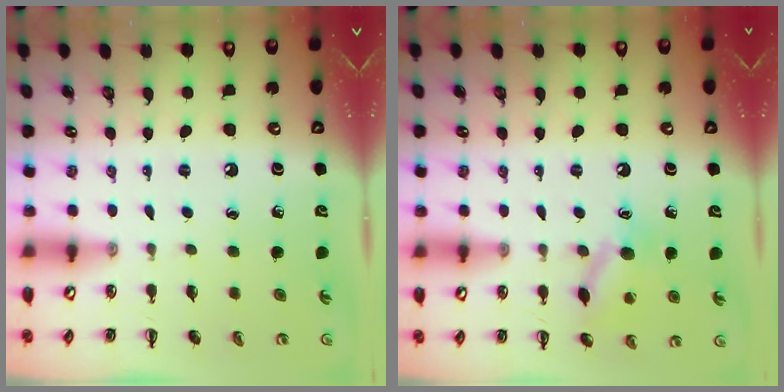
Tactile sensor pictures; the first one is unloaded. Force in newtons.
{"total": 11.1, "press": 11.0, "slide": 1.7}